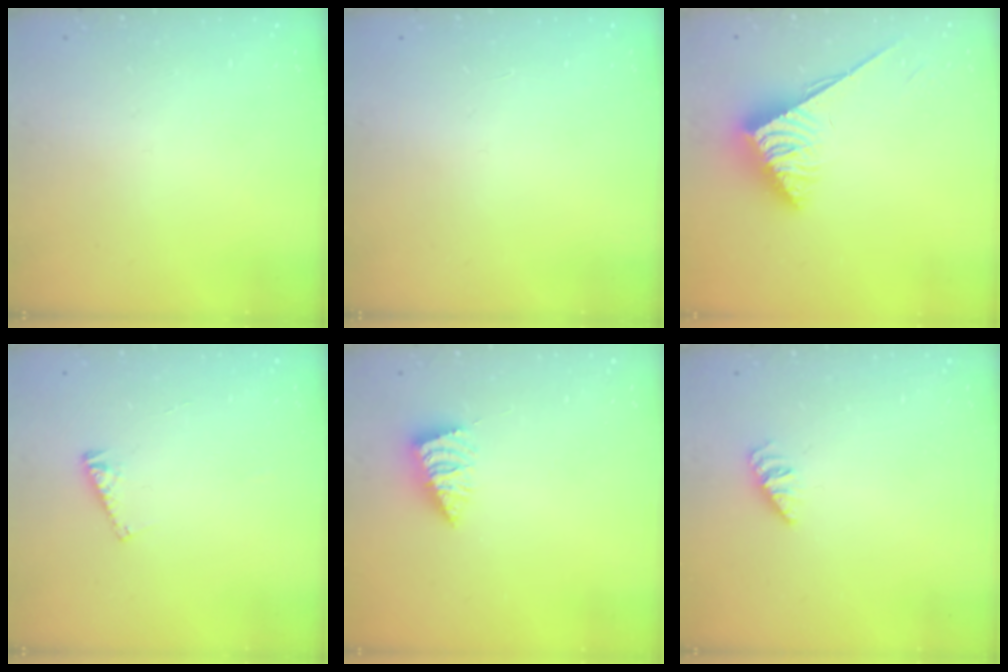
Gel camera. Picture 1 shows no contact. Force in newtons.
{"total": 0.0}
{"total": 3.9, "press": 3.8, "slide": 0.5}
{"total": 4.5, "press": 4.5, "slide": 0.5}
{"total": 0.9, "press": 0.9, "slide": 0.1}
{"total": 0.0}